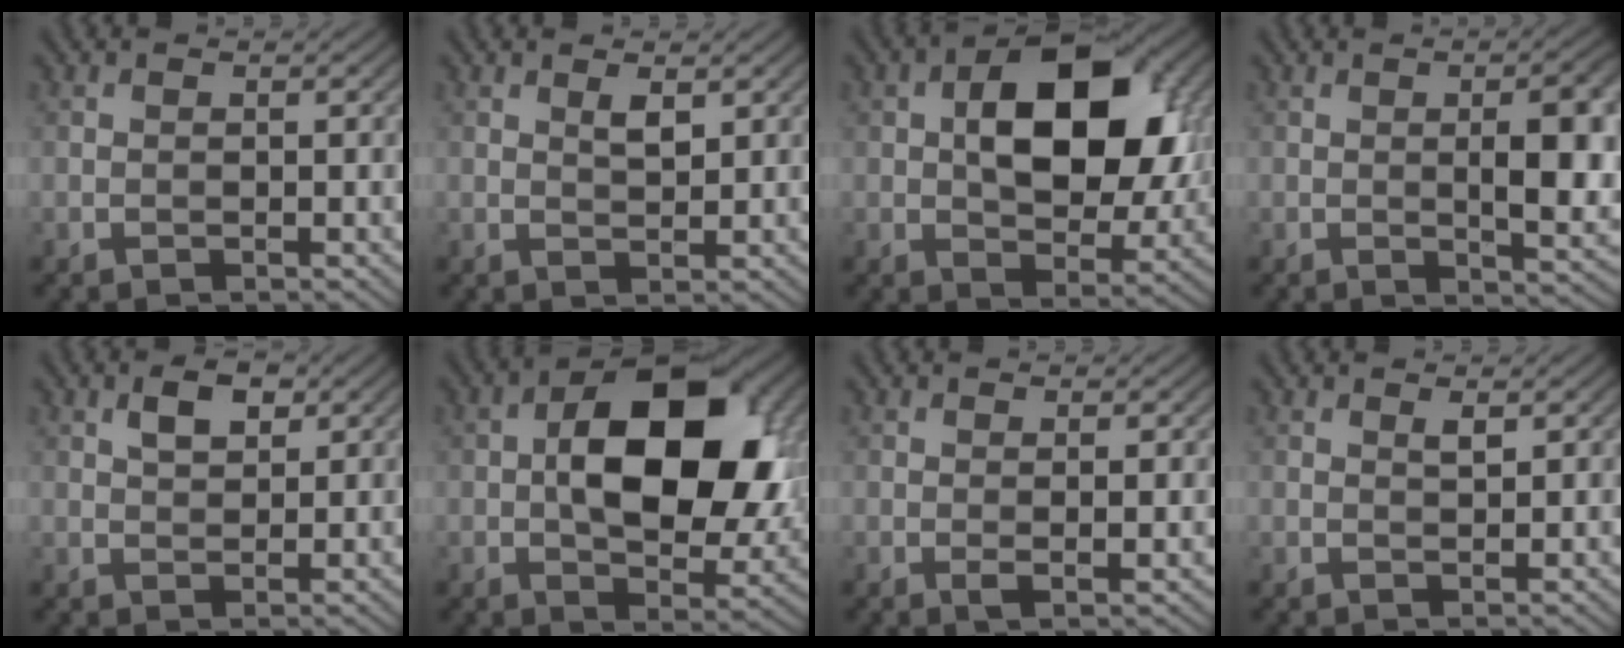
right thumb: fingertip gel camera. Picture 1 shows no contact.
{"total": 2.1, "force": [1.1, 0.8, 1.6], "torque": [-0.033, -0.003, 0.023]}
{"total": 12.8, "force": [2.1, 7.4, 10.3], "torque": [-0.150, 0.003, 0.032]}
{"total": 8.4, "force": [0.3, 2.8, 7.9], "torque": [-0.114, 0.003, 0.007]}
{"total": 3.3, "force": [1.5, 1.7, 2.3], "torque": [-0.043, 0.002, 0.027]}
{"total": 14.7, "force": [1.4, 8.3, 12.0], "torque": [-0.183, 0.004, 0.024]}
{"total": 1.6, "force": [0.3, 0.2, 1.5], "torque": [-0.032, -0.004, 0.005]}
{"total": 1.3, "force": [0.8, 0.3, 0.9], "torque": [-0.022, -0.002, 0.015]}